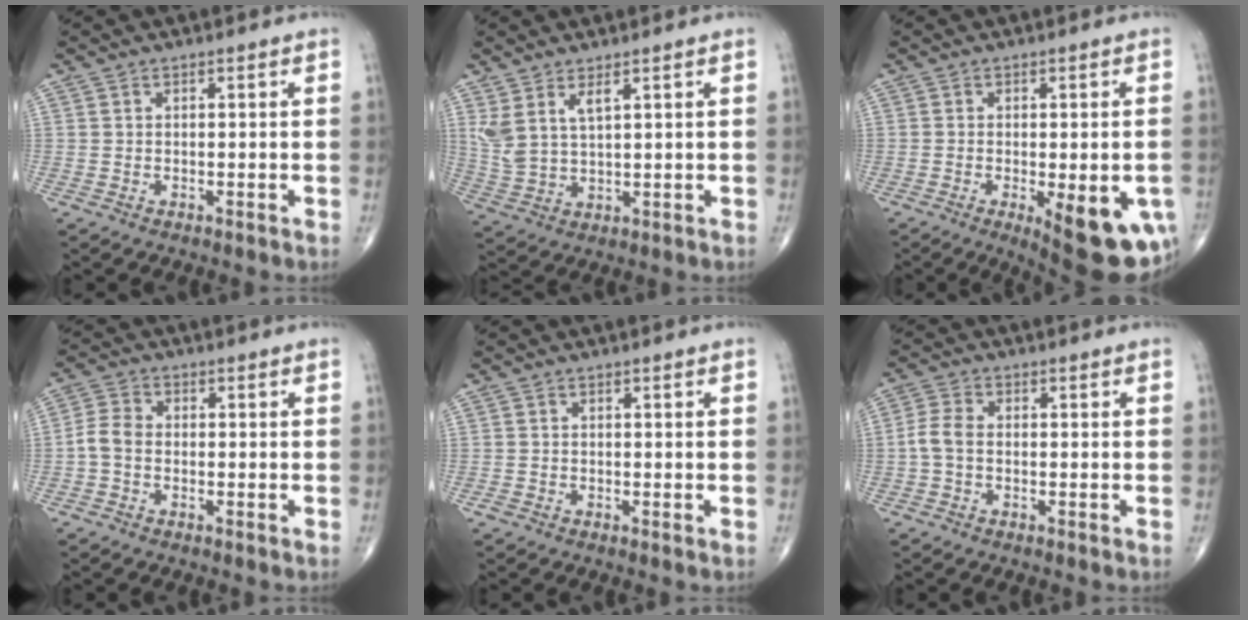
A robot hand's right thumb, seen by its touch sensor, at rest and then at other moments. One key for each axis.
{"total": 6.0, "fx": 3.1, "fy": 2.2, "fz": 4.6, "tx": -0.103, "ty": -0.016, "tz": 0.076}
{"total": 14.8, "fx": -5.1, "fy": 5.3, "fz": 12.9, "tx": -0.118, "ty": -0.004, "tz": -0.049}
{"total": 4.0, "fx": -1.0, "fy": 2.8, "fz": 2.7, "tx": -0.053, "ty": 0.011, "tz": -0.029}
{"total": 0.9, "fx": -0.4, "fy": 0.5, "fz": 0.6, "tx": -0.011, "ty": -0.002, "tz": -0.010}
{"total": 3.8, "fx": -0.7, "fy": 2.4, "fz": 2.9, "tx": -0.063, "ty": 0.010, "tz": -0.021}